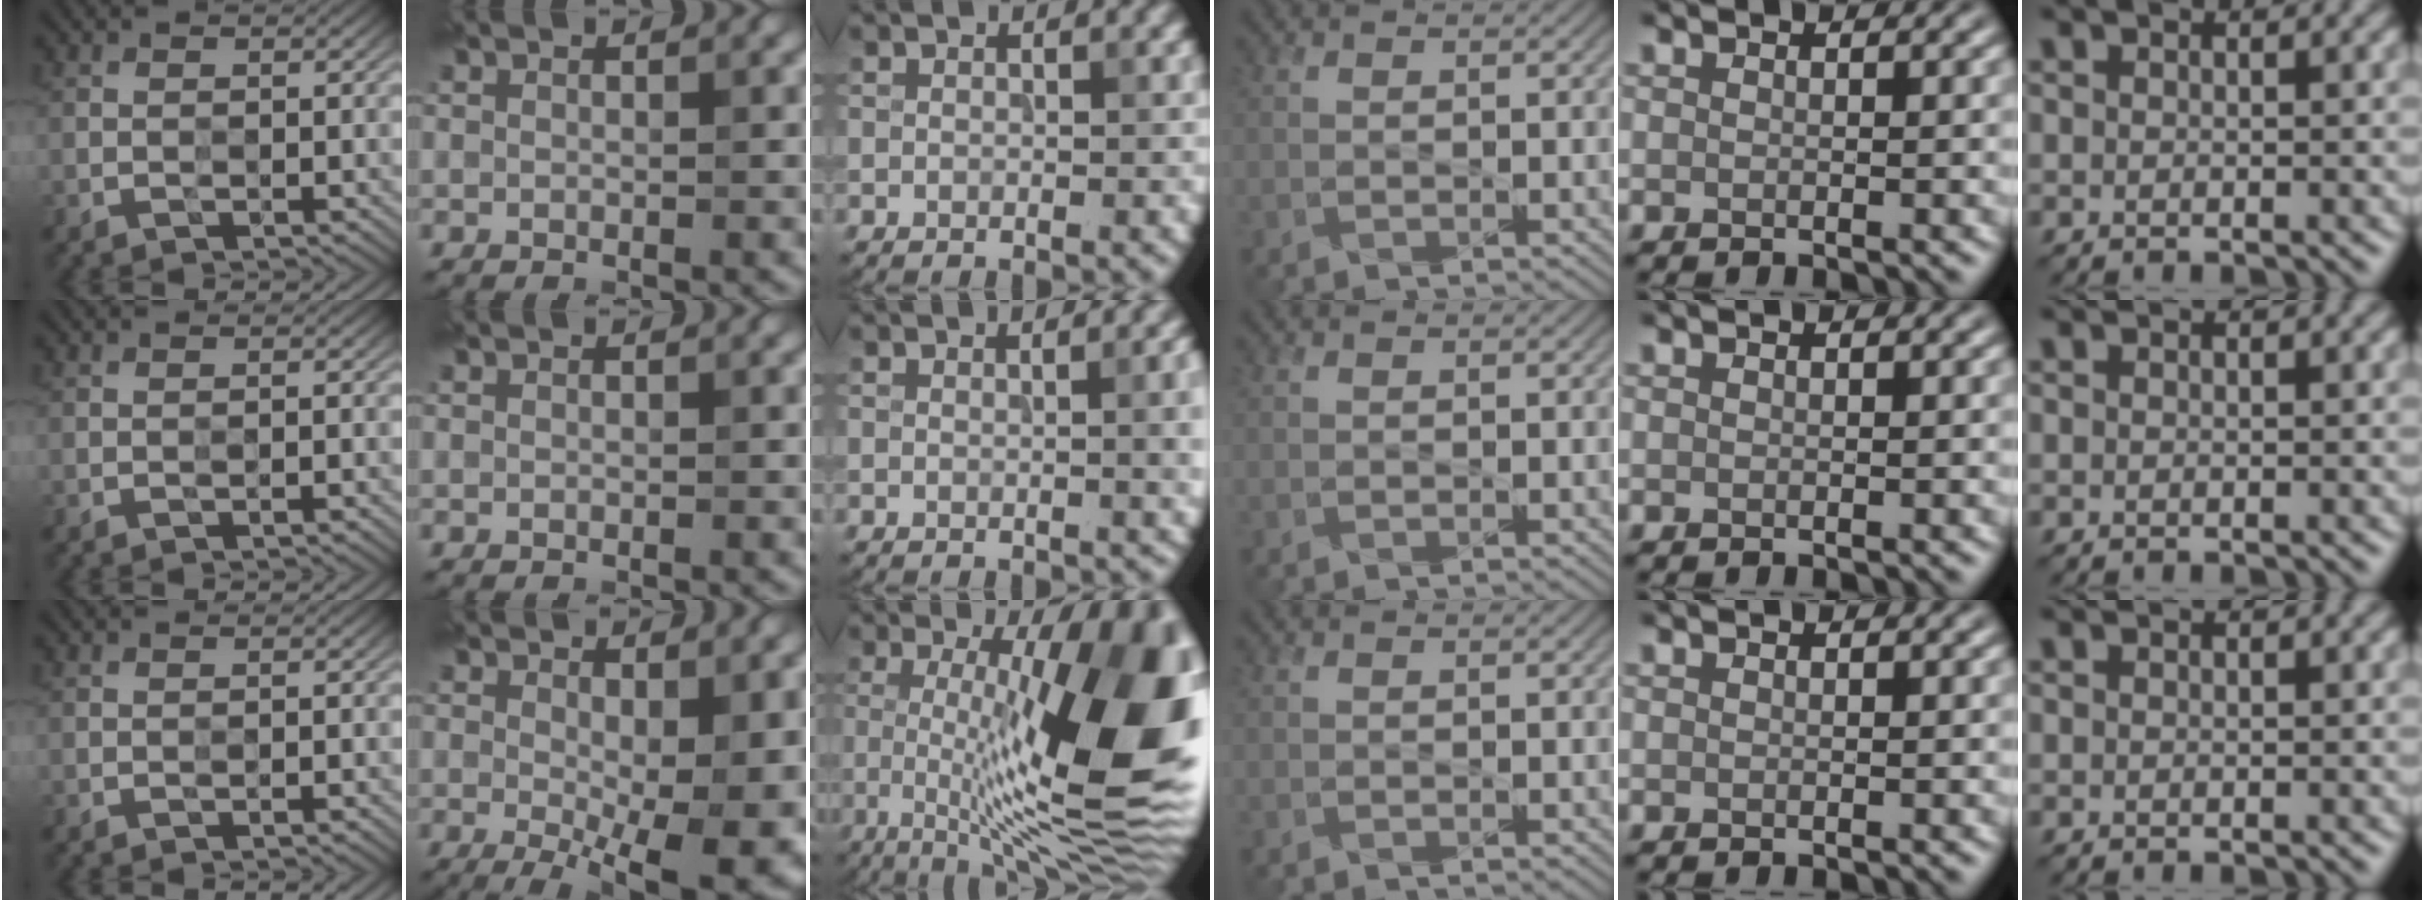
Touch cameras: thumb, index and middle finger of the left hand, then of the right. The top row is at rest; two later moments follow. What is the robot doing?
{"motion": "press", "object": "grip strengthener"}